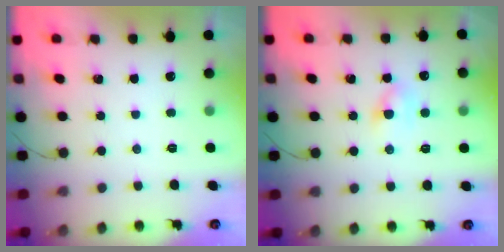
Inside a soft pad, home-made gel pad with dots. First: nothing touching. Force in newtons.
{"total": 3.4, "press": 3.2, "slide": 1.1}